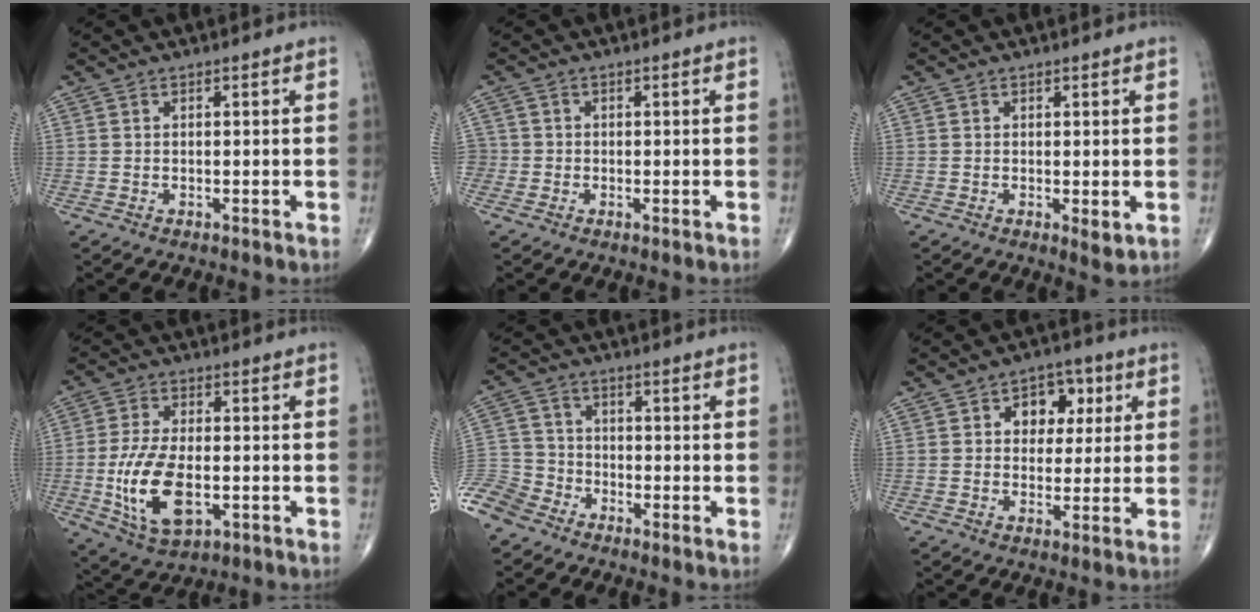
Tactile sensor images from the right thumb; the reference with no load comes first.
{"total": 2.4, "force": [-0.7, 2.2, 0.2], "torque": [0.008, 0.007, -0.020]}
{"total": 2.2, "force": [-0.1, 0.9, 2.0], "torque": [-0.030, -0.009, -0.002]}
{"total": 13.4, "force": [-2.8, 6.9, 11.1], "torque": [-0.216, -0.001, -0.042]}
{"total": 8.6, "force": [-6.3, 5.6, 2.0], "torque": [-0.042, 0.030, -0.134]}
{"total": 8.2, "force": [2.4, 6.0, 5.1], "torque": [-0.025, 0.001, 0.030]}